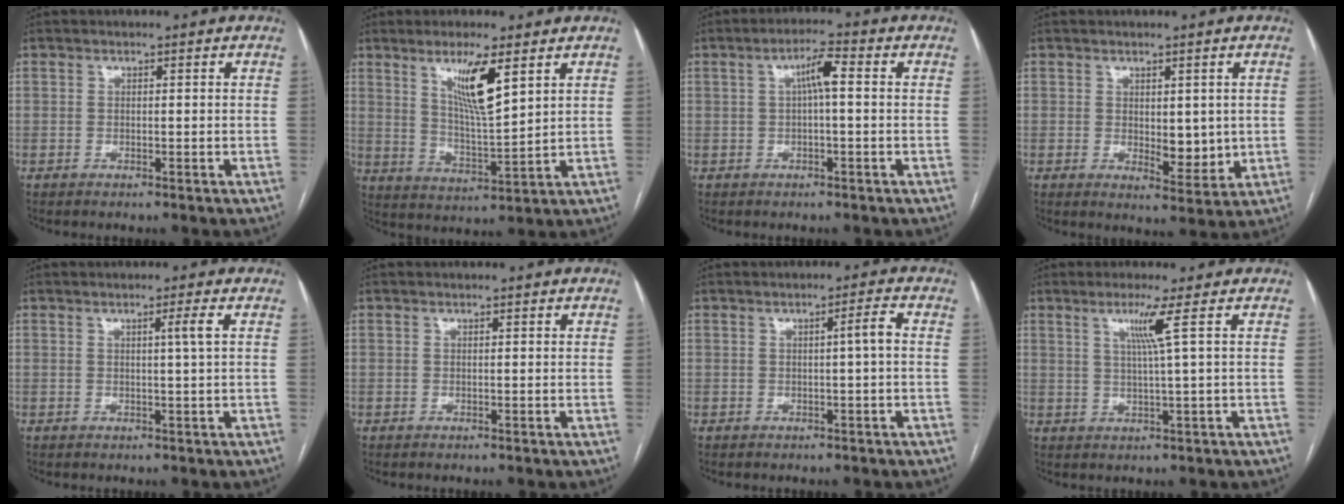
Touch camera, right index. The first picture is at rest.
{"total": 8.8, "force": [4.4, 0.5, 7.5], "torque": [-0.139, -0.014, 0.085]}
{"total": 4.2, "force": [0.5, 0.5, 4.2], "torque": [-0.074, 0.013, 0.009]}
{"total": 5.0, "force": [0.3, 2.5, 4.4], "torque": [-0.061, -0.011, 0.017]}
{"total": 1.9, "force": [0.5, -0.7, 1.7], "torque": [-0.029, -0.003, 0.012]}
{"total": 0.0}
{"total": 2.3, "force": [0.0, -0.4, 2.3], "torque": [-0.033, 0.004, 0.001]}
{"total": 4.2, "force": [1.6, -1.6, 3.6], "torque": [-0.073, -0.006, 0.037]}